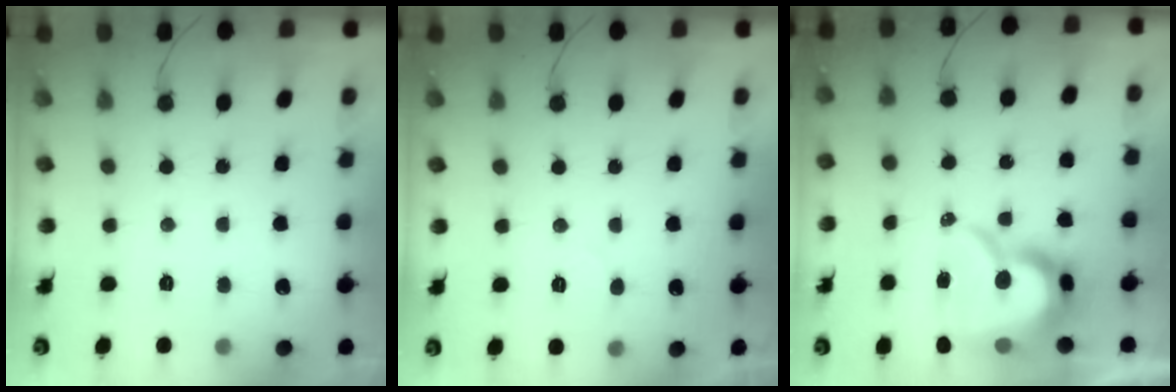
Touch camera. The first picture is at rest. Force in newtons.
{"total": 4.0, "press": 4.0, "slide": 0.4}
{"total": 14.7, "press": 14.7, "slide": 1.4}